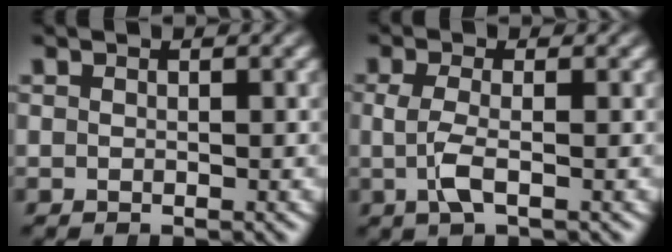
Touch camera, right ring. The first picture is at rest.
{"total": 2.3, "force": [-0.4, 0.6, 2.2], "torque": [-0.055, -0.015, -0.001]}